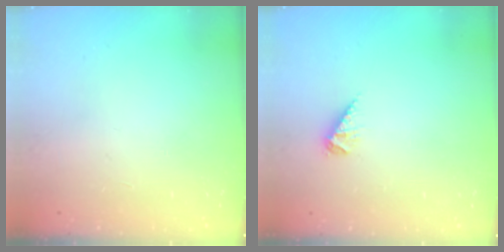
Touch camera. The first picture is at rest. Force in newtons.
{"total": 5.2, "press": 5.1, "slide": 0.7}